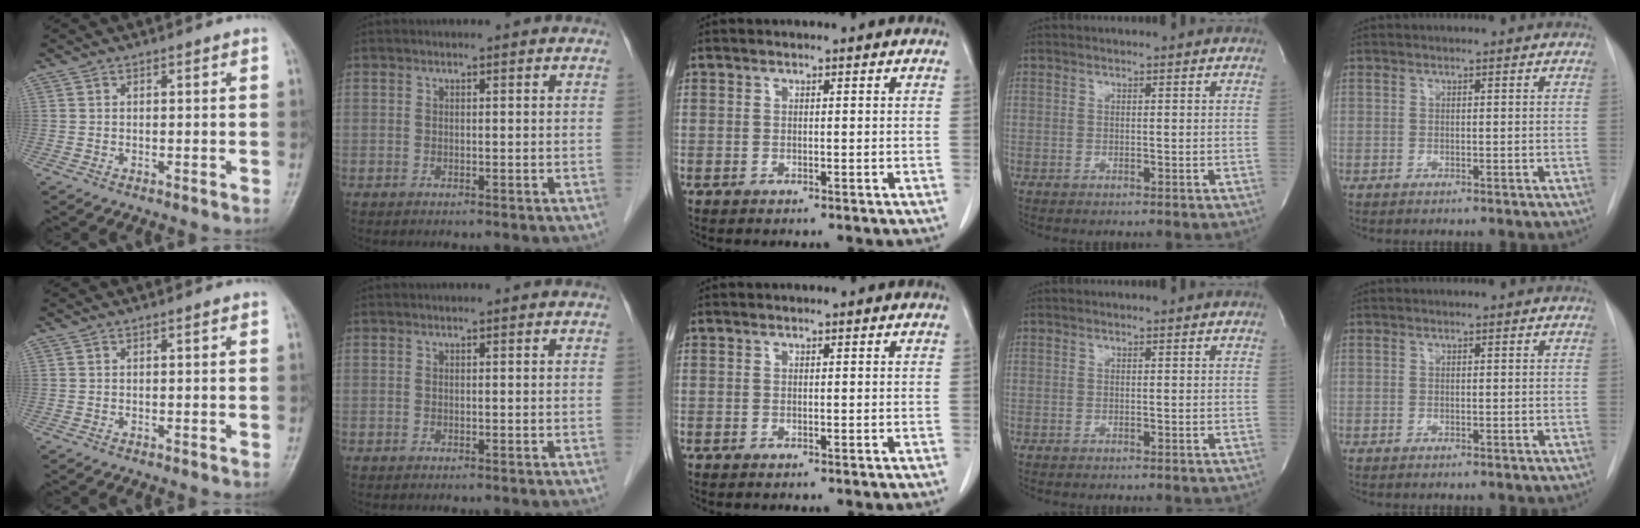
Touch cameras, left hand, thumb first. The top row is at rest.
{}